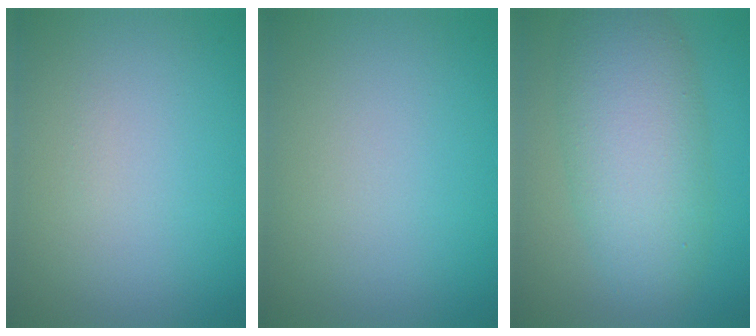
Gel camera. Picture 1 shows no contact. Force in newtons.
{"total": 0.0}
{"total": 7.5, "press": 7.5, "slide": 0.4}